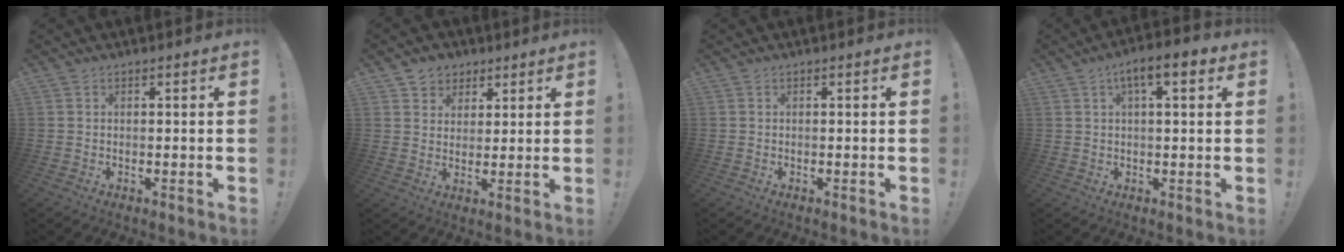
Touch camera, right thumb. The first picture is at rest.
{"total": 5.7, "force": [3.1, 4.8, 0.4], "torque": [0.001, -0.025, 0.060]}
{"total": 0.0}
{"total": 7.3, "force": [2.9, 2.3, 6.3], "torque": [-0.092, -0.005, 0.044]}